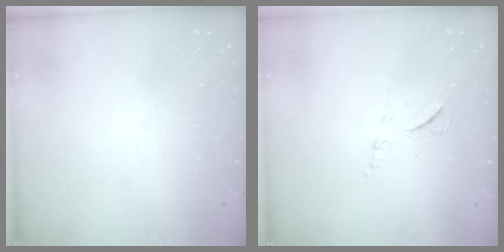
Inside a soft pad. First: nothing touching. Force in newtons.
{"total": 7.6, "press": 7.6, "slide": 0.6}